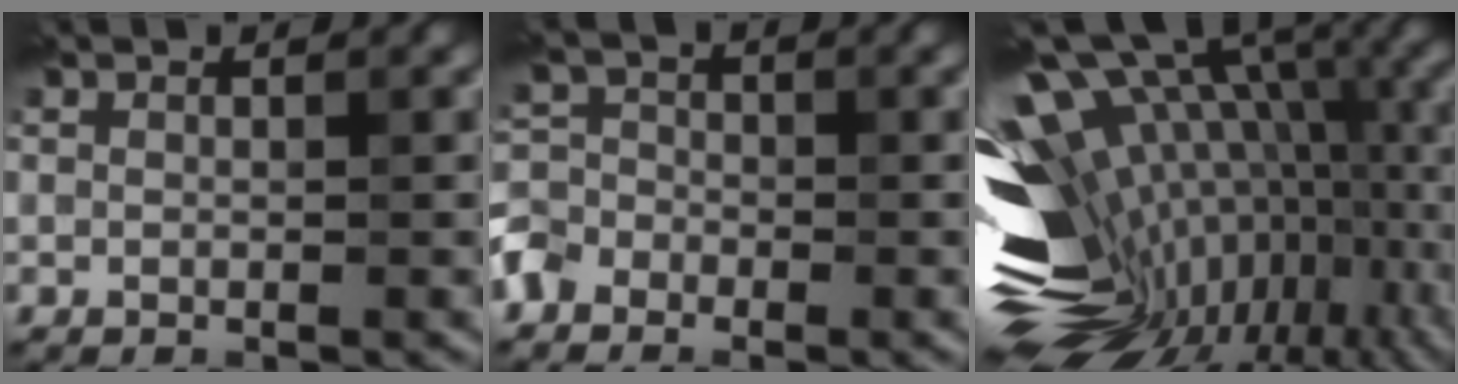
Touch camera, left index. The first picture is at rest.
{"total": 3.3, "force": [-2.4, 2.2, 0.6], "torque": [-0.009, -0.003, -0.059]}
{"total": 16.6, "force": [-2.0, 10.1, 13.1], "torque": [-0.207, 0.005, -0.004]}